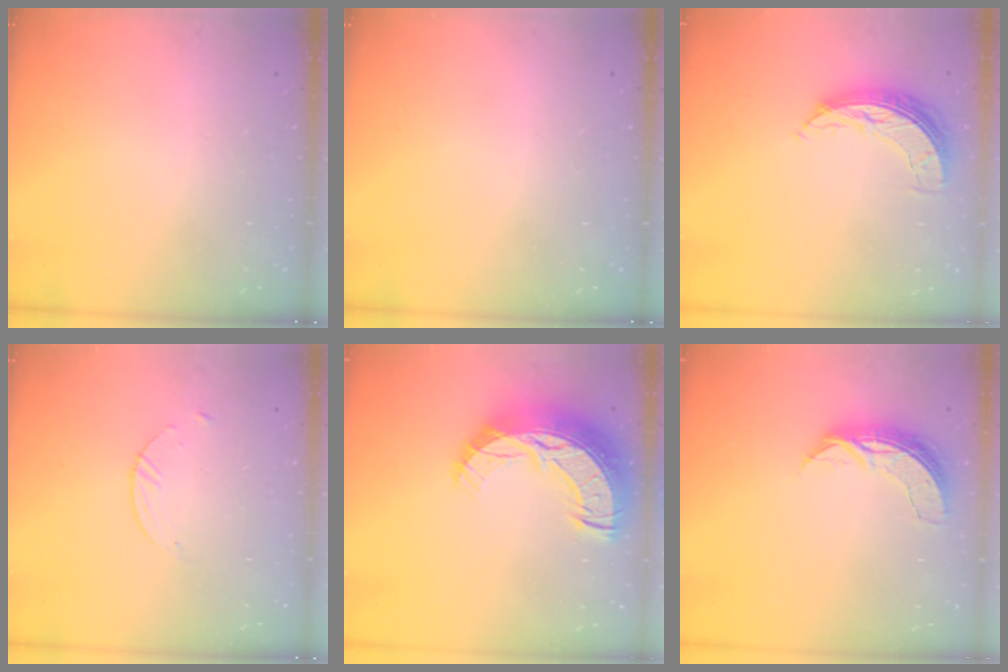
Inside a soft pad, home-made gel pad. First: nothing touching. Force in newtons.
{"total": 0.0}
{"total": 7.2, "press": 7.2, "slide": 0.3}
{"total": 2.1, "press": 2.1, "slide": 0.2}
{"total": 19.3, "press": 19.2, "slide": 1.4}
{"total": 7.2, "press": 7.2, "slide": 0.5}